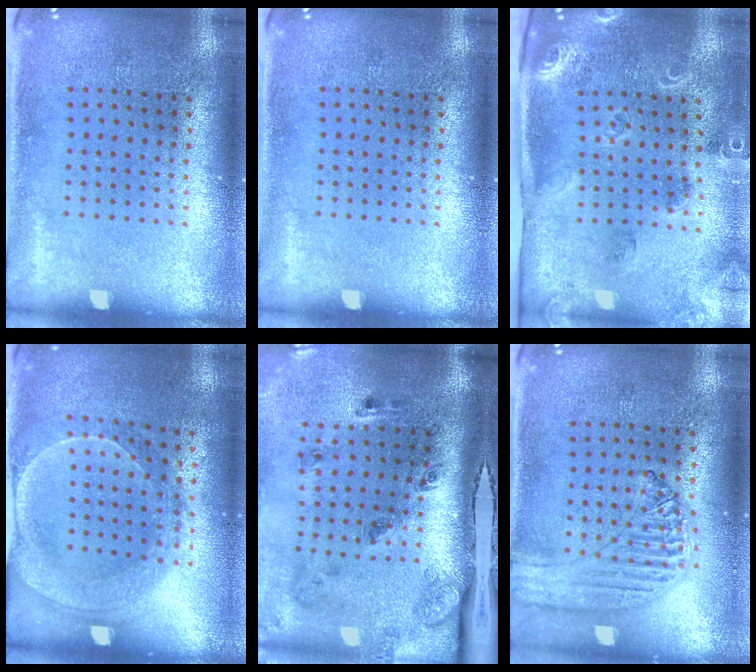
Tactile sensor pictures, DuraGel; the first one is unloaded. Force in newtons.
{"total": 0.0}
{"total": 1.7, "press": 1.7, "slide": 0.3}
{"total": 1.8, "press": 1.8, "slide": 0.5}
{"total": 3.2, "press": 2.1, "slide": 2.5}
{"total": 1.2, "press": 1.2, "slide": 0.1}